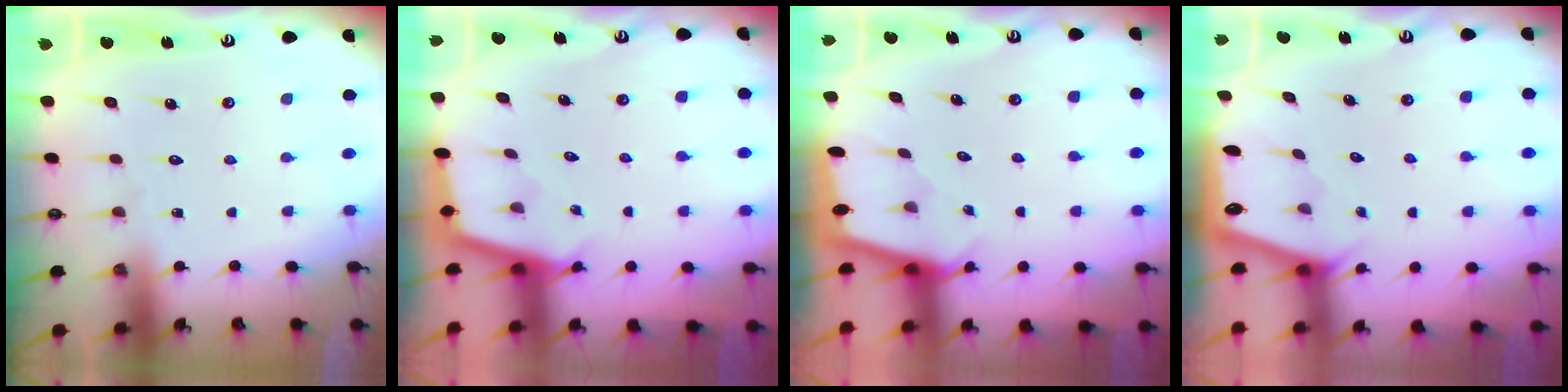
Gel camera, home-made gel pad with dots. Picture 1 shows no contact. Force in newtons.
{"total": 2.3, "press": 2.3, "slide": 0.2}
{"total": 1.8, "press": 1.8, "slide": 0.3}
{"total": 2.0, "press": 2.0, "slide": 0.3}